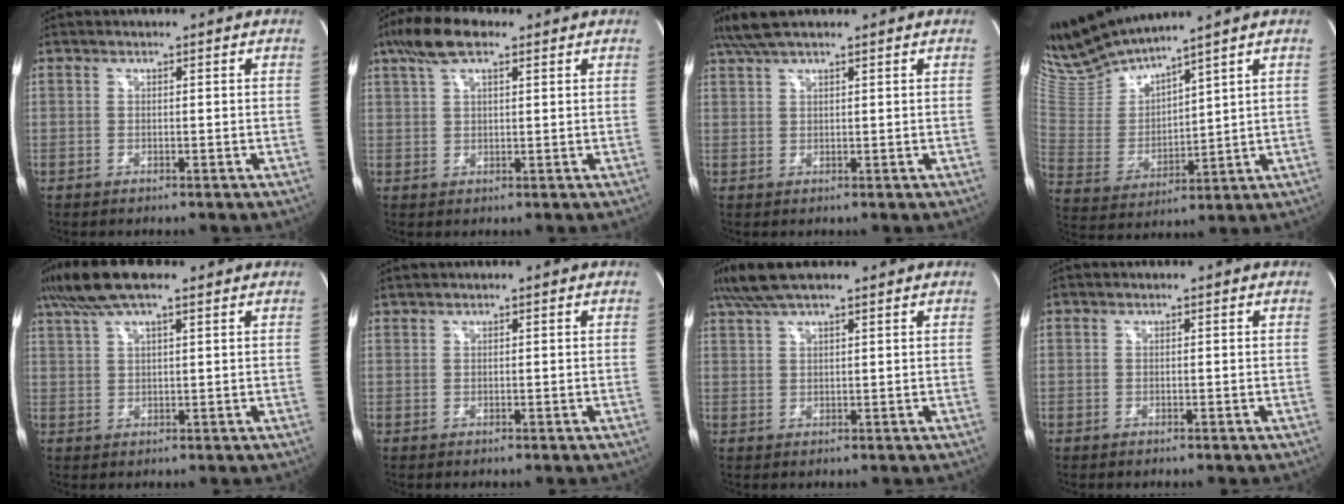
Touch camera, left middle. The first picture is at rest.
{"total": 7.2, "force": [4.5, 2.2, 5.1], "torque": [-0.109, 0.026, 0.084]}
{"total": 5.8, "force": [4.7, 0.7, 3.4], "torque": [-0.070, 0.034, 0.088]}
{"total": 10.9, "force": [10.4, -0.6, 3.3], "torque": [-0.086, -0.005, 0.224]}
{"total": 9.3, "force": [6.6, 1.7, 6.3], "torque": [-0.127, 0.034, 0.119]}
{"total": 0.7, "force": [0.7, -0.1, 0.1], "torque": [-0.010, 0.010, 0.020]}
{"total": 7.4, "force": [5.9, 1.1, 4.4], "torque": [-0.088, 0.041, 0.108]}
{"total": 0.0}